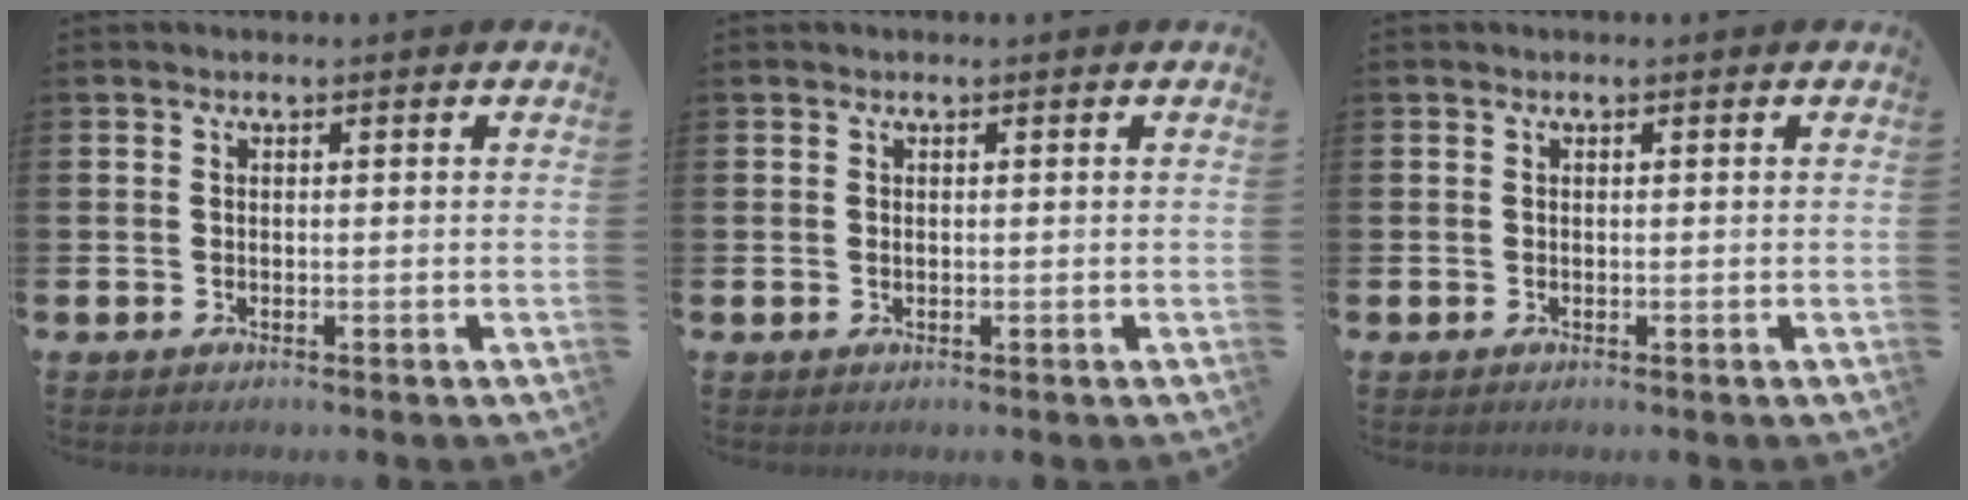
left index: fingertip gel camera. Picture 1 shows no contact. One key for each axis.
{"total": 0.0}
{"total": 0.0}